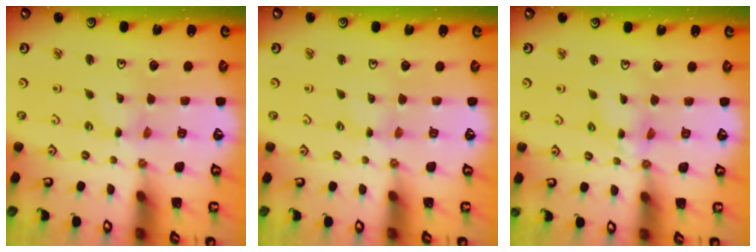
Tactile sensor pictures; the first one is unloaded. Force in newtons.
{"total": 1.0, "press": 0.9, "slide": 0.2}
{"total": 5.9, "press": 5.9, "slide": 0.7}